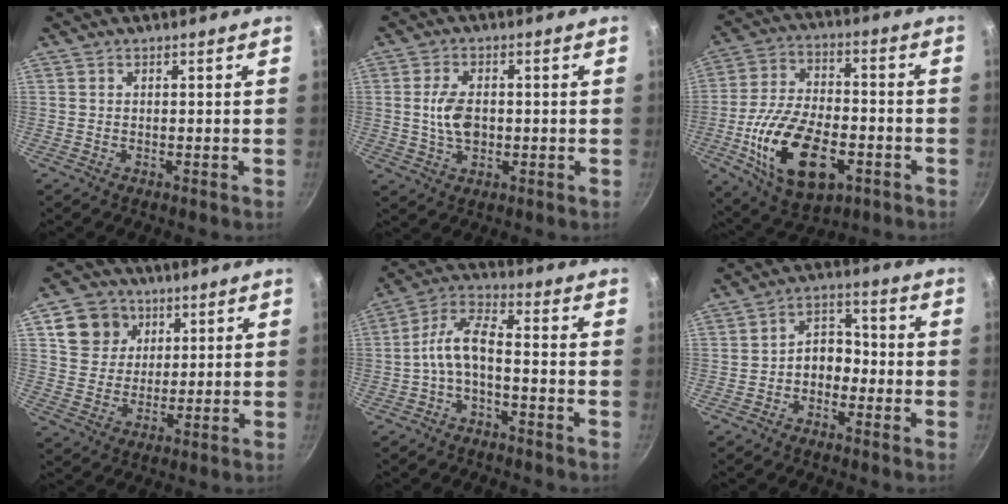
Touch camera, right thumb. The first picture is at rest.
{"total": 6.8, "force": [-0.1, 4.3, 5.3], "torque": [-0.090, 0.005, -0.003]}
{"total": 20.1, "force": [-6.5, 11.1, 15.4], "torque": [-0.273, 0.025, -0.105]}
{"total": 9.6, "force": [4.1, 8.2, 2.9], "torque": [-0.021, -0.005, 0.069]}
{"total": 7.6, "force": [-2.7, 3.1, 6.4], "torque": [-0.138, 0.042, -0.059]}
{"total": 6.4, "force": [-1.9, 4.7, 3.8], "torque": [-0.021, 0.036, -0.042]}